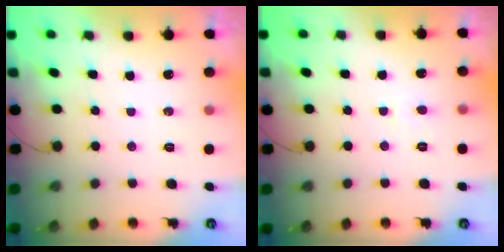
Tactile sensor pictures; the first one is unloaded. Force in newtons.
{"total": 3.6, "press": 3.6, "slide": 0.4}